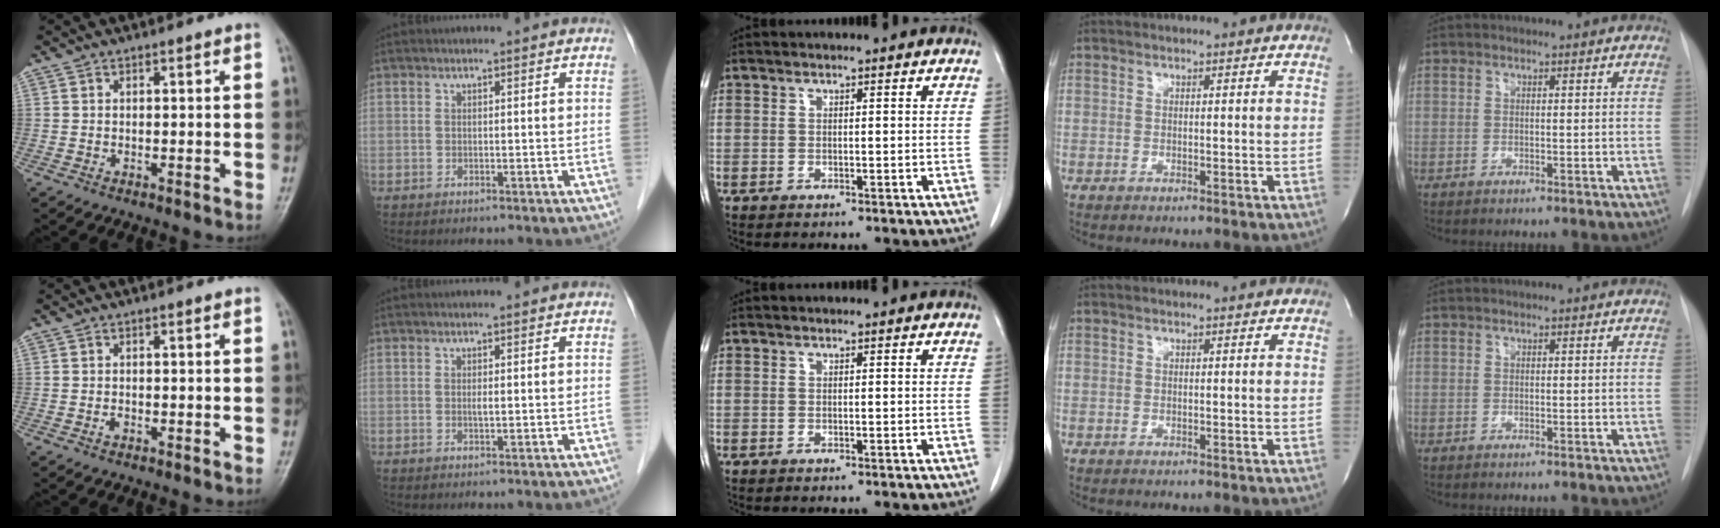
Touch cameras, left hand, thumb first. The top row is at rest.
{"thumb": {"total": 0.8, "force": [-0.3, 0.5, 0.5], "torque": [-0.009, 0.004, -0.005]}, "index": {"total": 0.6, "force": [0.2, 0.0, 0.6], "torque": [-0.015, -0.002, 0.002]}}